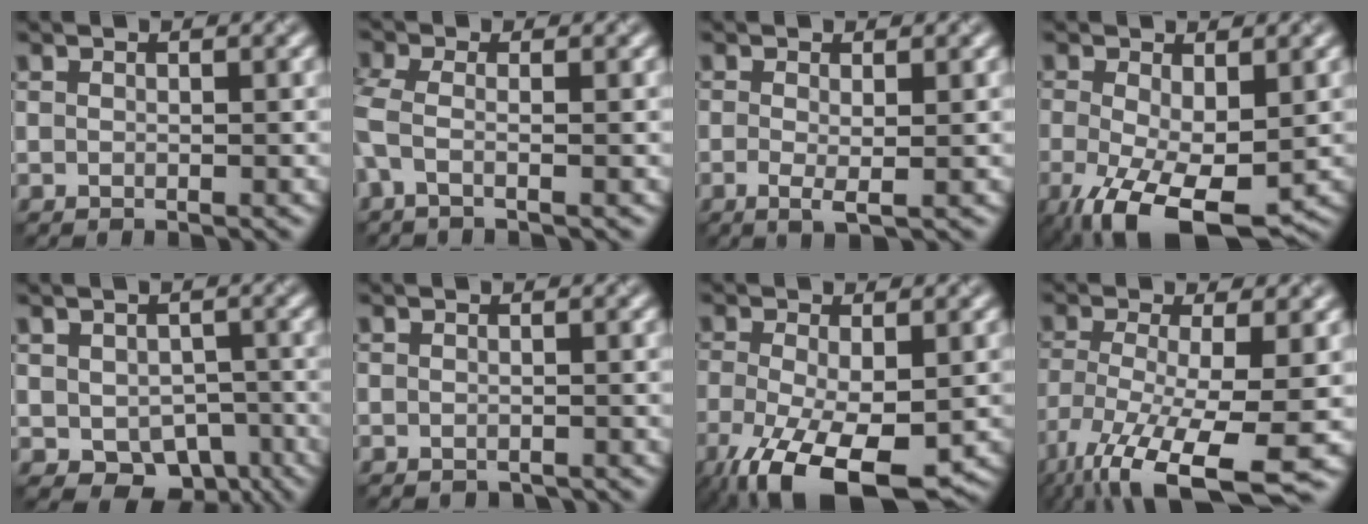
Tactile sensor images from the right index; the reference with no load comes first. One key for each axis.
{"total": 2.0, "fx": -0.5, "fy": 0.6, "fz": 1.8, "tx": -0.048, "ty": -0.007, "tz": -0.021}
{"total": 1.7, "fx": -0.2, "fy": 0.3, "fz": 1.7, "tx": -0.035, "ty": -0.007, "tz": -0.004}
{"total": 8.1, "fx": -3.0, "fy": 3.7, "fz": 6.5, "tx": -0.141, "ty": -0.029, "tz": -0.043}
{"total": 6.0, "fx": -2.2, "fy": 4.2, "fz": 3.6, "tx": -0.053, "ty": -0.017, "tz": -0.022}
{"total": 0.7, "fx": -0.6, "fy": 0.2, "fz": 0.2, "tx": -0.002, "ty": -0.005, "tz": -0.009}
{"total": 9.3, "fx": -4.4, "fy": 3.8, "fz": 7.2, "tx": -0.150, "ty": -0.029, "tz": -0.066}
{"total": 11.6, "fx": -6.2, "fy": 3.0, "fz": 9.3, "tx": -0.181, "ty": -0.027, "tz": -0.104}